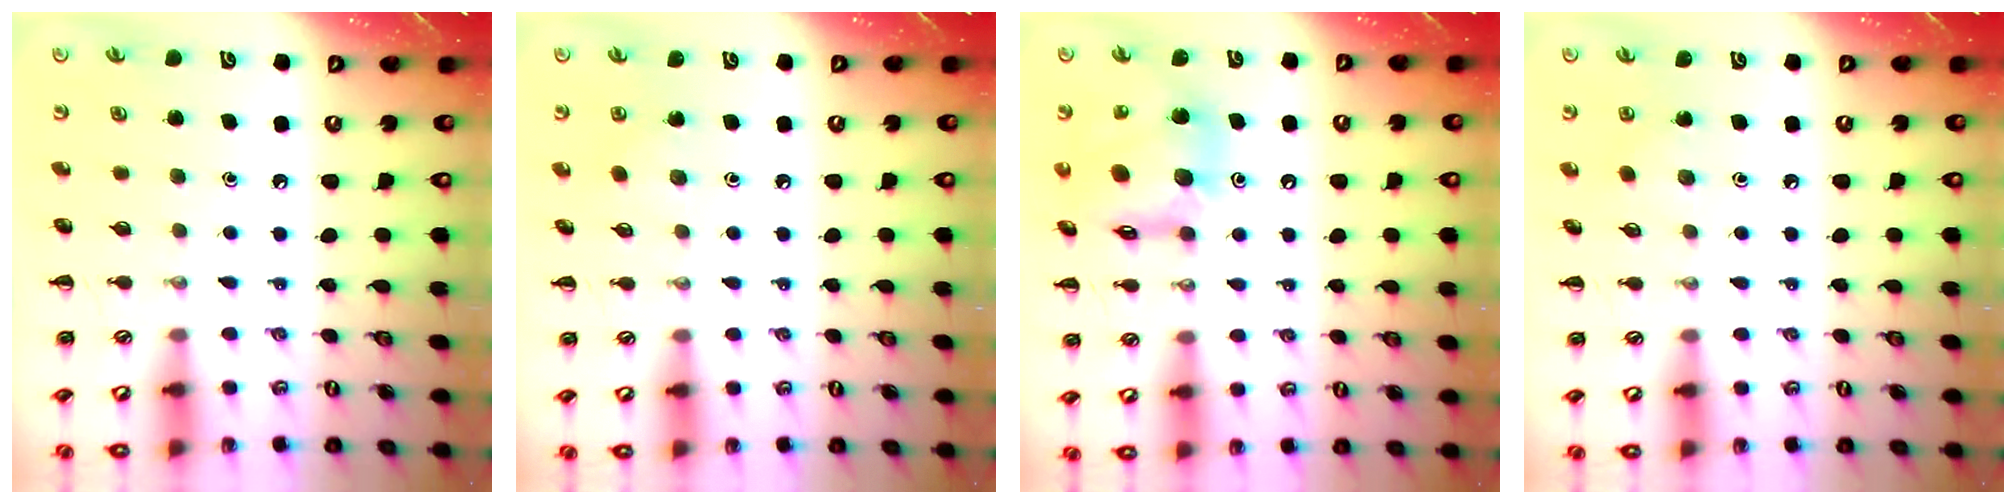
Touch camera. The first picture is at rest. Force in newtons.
{"total": 2.6, "press": 2.5, "slide": 0.8}
{"total": 15.3, "press": 15.1, "slide": 2.5}
{"total": 2.6, "press": 2.5, "slide": 0.8}